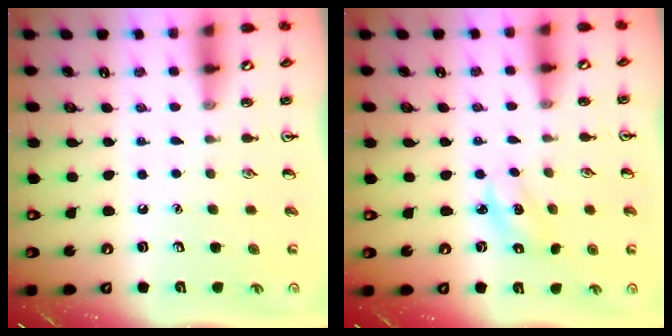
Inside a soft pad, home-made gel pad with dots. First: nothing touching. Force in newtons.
{"total": 2.5, "press": 2.4, "slide": 0.5}